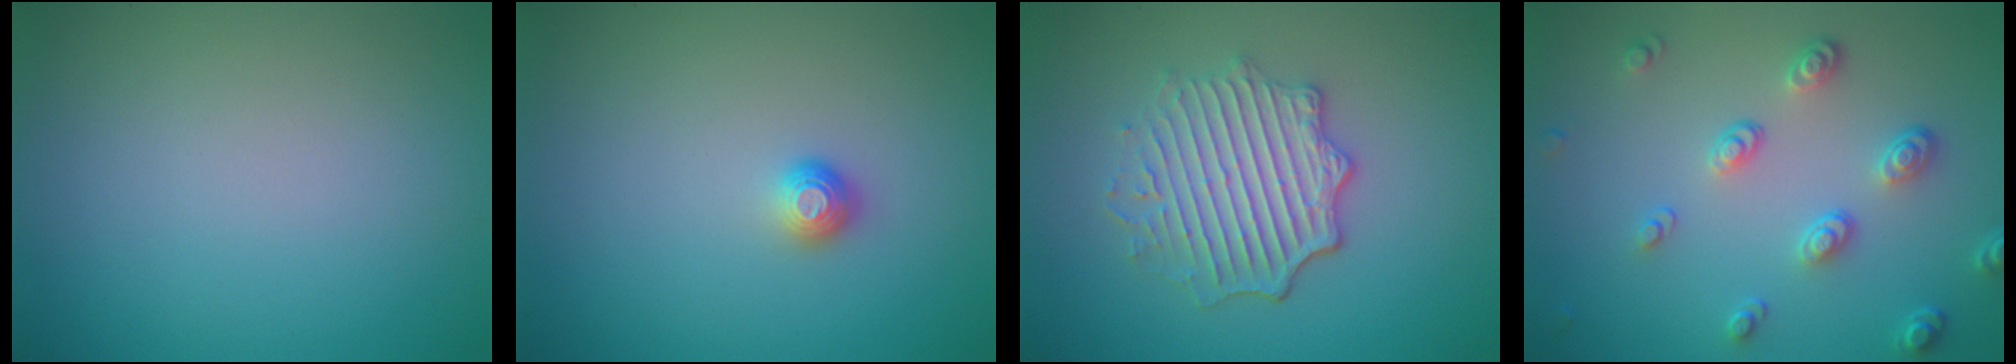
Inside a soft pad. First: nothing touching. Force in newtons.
{"total": 1.0, "press": 0.9, "slide": 0.4}
{"total": 4.9, "press": 4.1, "slide": 2.8}
{"total": 3.7, "press": 2.8, "slide": 2.3}